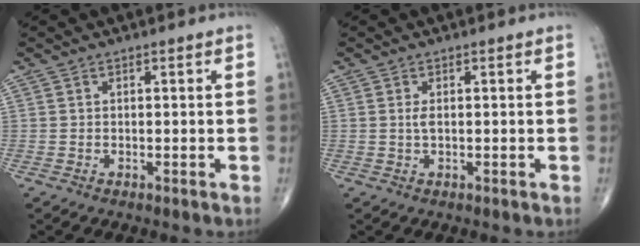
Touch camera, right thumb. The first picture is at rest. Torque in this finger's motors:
{"motor_torque": [-0.28, -0.07, 0.17, 0.17, 0.05]}